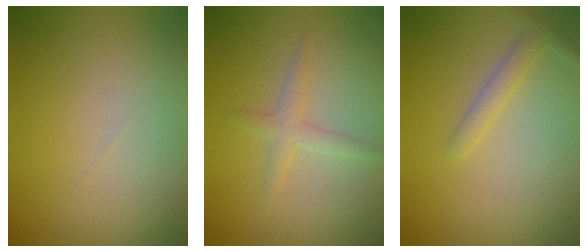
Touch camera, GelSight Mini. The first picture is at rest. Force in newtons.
{"total": 1.6, "press": 1.6, "slide": 0.1}
{"total": 1.7, "press": 1.7, "slide": 0.1}